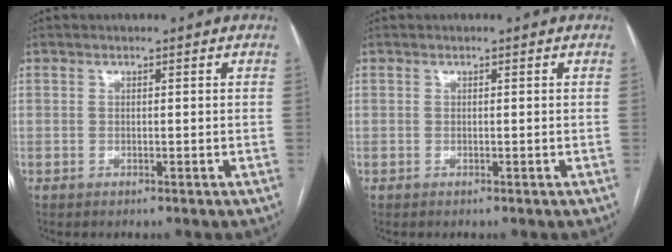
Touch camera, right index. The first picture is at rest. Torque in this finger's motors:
{"motor_torque": [0.01, 0.00, 0.03, 0.01]}